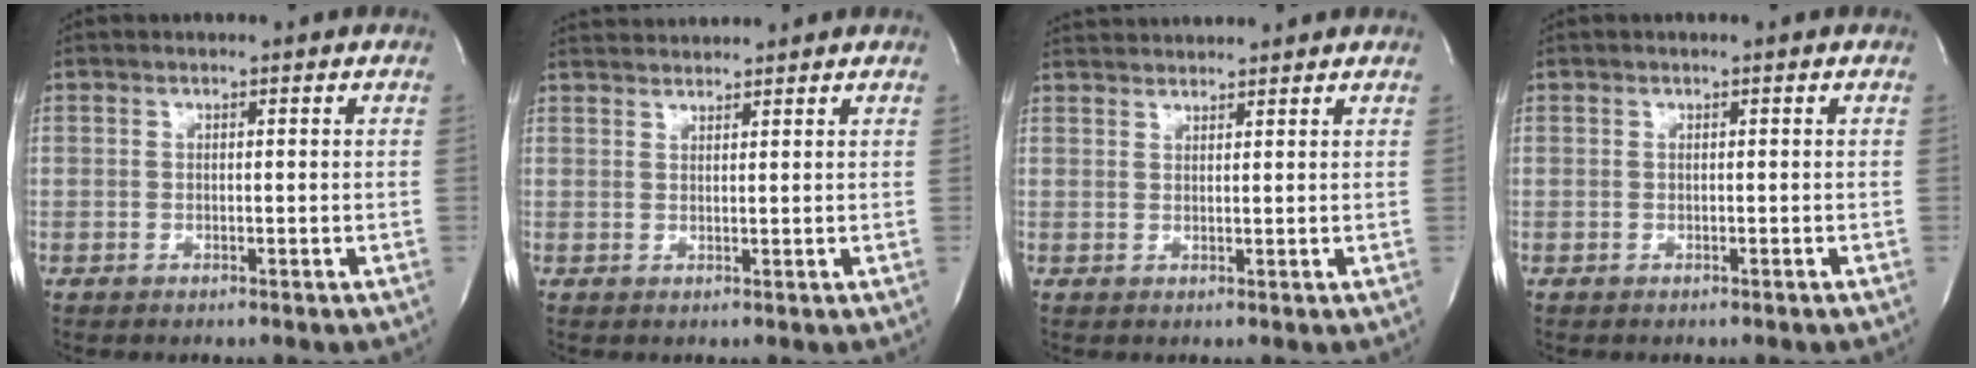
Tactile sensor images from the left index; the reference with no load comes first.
{"total": 3.8, "force": [3.8, -0.4, 0.3], "torque": [-0.009, 0.024, 0.069]}
{"total": 5.5, "force": [5.4, 0.0, 1.0], "torque": [-0.022, 0.035, 0.083]}
{"total": 0.0}